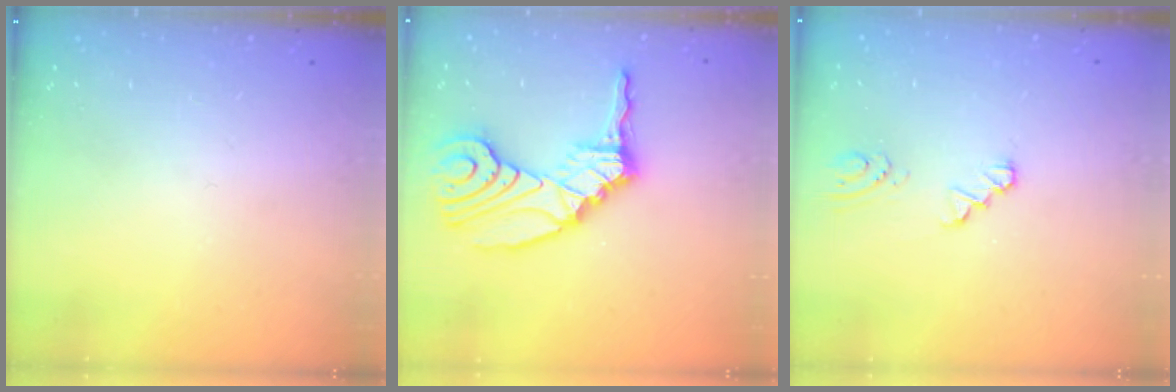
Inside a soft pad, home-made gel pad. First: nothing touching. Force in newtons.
{"total": 15.7, "press": 14.8, "slide": 5.2}
{"total": 0.9, "press": 0.9, "slide": 0.1}